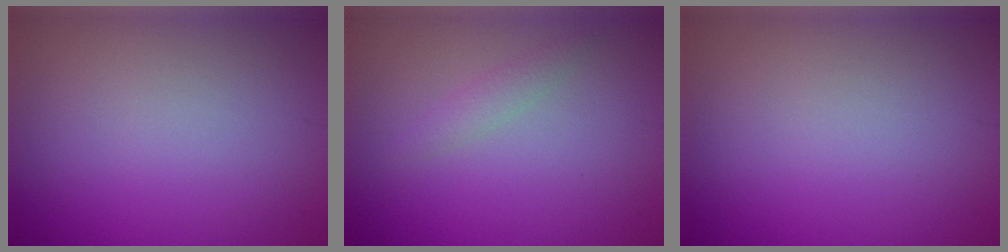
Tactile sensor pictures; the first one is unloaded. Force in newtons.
{"total": 1.2, "press": 1.2, "slide": 0.0}
{"total": 0.0}